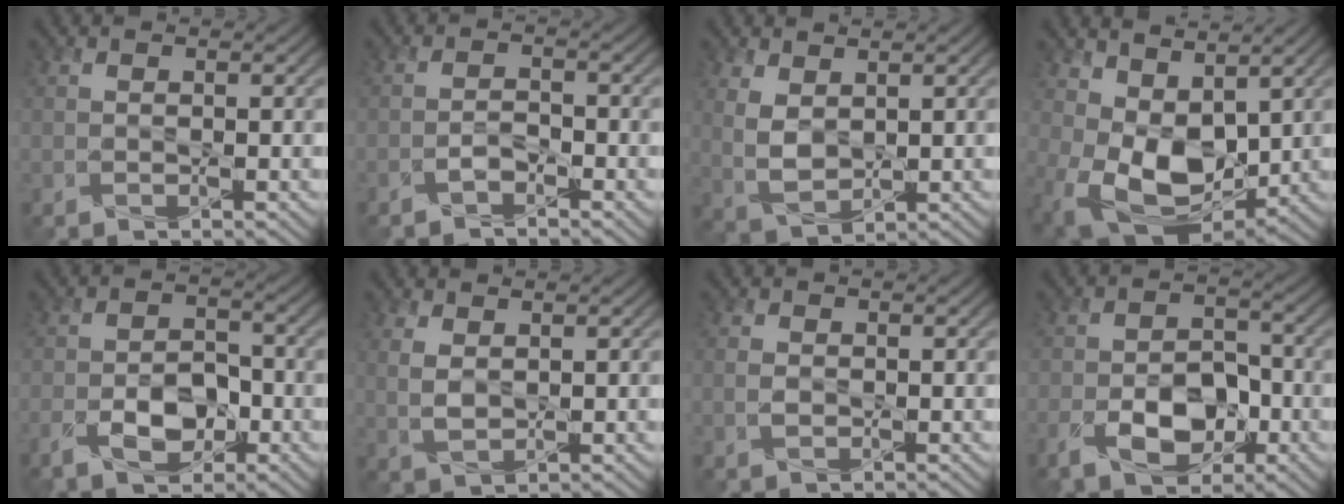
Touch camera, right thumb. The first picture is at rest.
{"total": 1.8, "force": [-1.5, 0.5, 0.9], "torque": [-0.020, 0.003, -0.034]}
{"total": 4.6, "force": [2.0, 2.6, 3.2], "torque": [-0.085, -0.005, 0.044]}
{"total": 11.7, "force": [2.2, 7.5, 8.7], "torque": [-0.200, -0.019, 0.045]}
{"total": 6.8, "force": [-3.1, 3.8, 4.7], "torque": [-0.087, -0.001, -0.060]}
{"total": 3.0, "force": [1.1, 1.7, 2.3], "torque": [-0.063, -0.001, 0.024]}
{"total": 1.7, "force": [-0.1, 1.3, 1.1], "torque": [-0.030, -0.001, -0.003]}
{"total": 8.7, "force": [-3.8, 5.1, 5.9], "torque": [-0.116, -0.005, -0.069]}